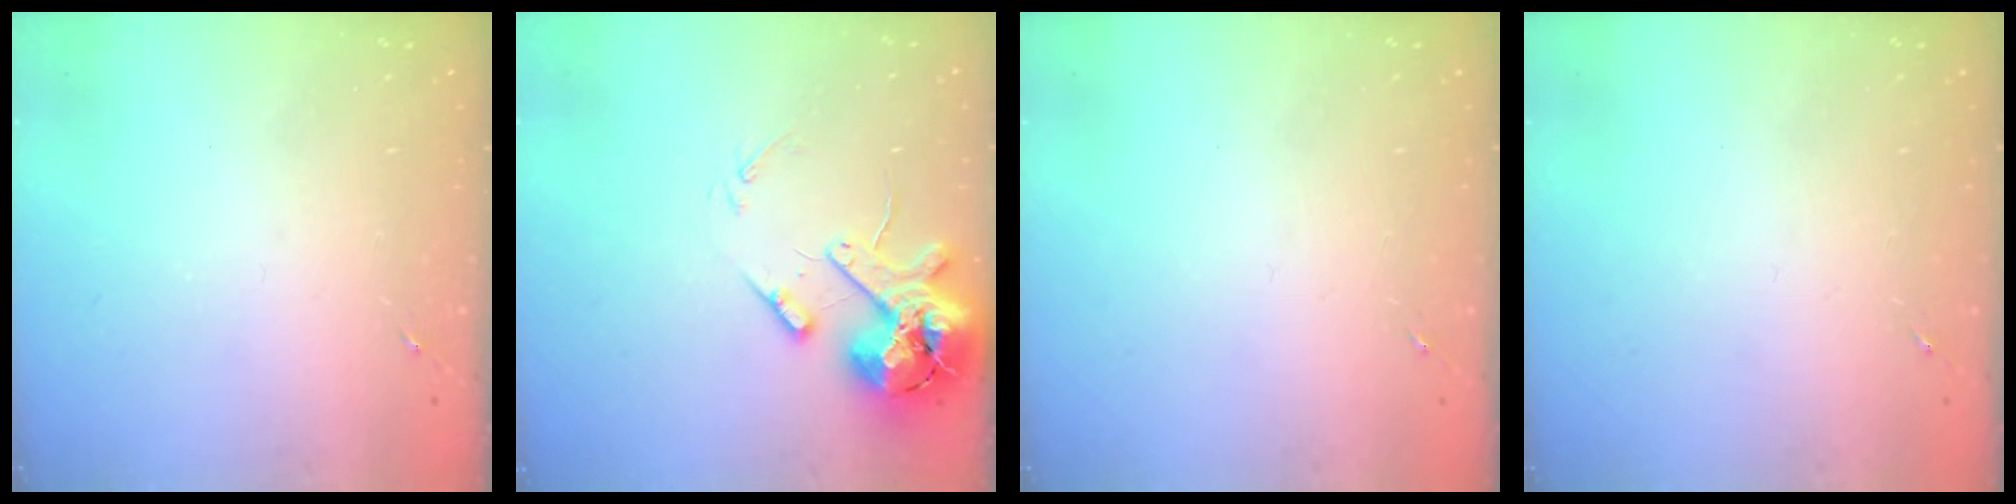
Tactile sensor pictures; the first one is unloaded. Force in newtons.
{"total": 14.0, "press": 13.8, "slide": 2.4}
{"total": 0.0}
{"total": 0.0}